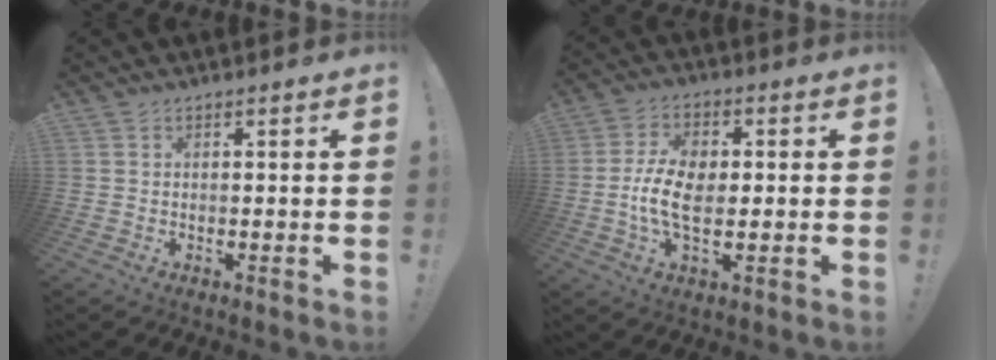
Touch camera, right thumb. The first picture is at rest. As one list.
[{"total": 11.1, "force": [-1.2, 6.2, 9.0], "torque": [-0.161, 0.005, -0.021]}]